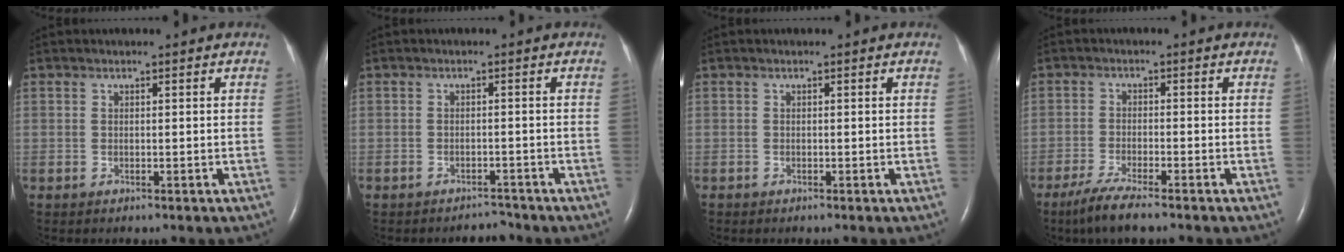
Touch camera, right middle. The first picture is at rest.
{"total": 1.9, "force": [-1.8, 0.5, -0.3], "torque": [0.003, -0.004, -0.024]}
{"total": 0.0}
{"total": 5.9, "force": [-4.3, 0.4, 3.9], "torque": [-0.083, -0.017, -0.075]}